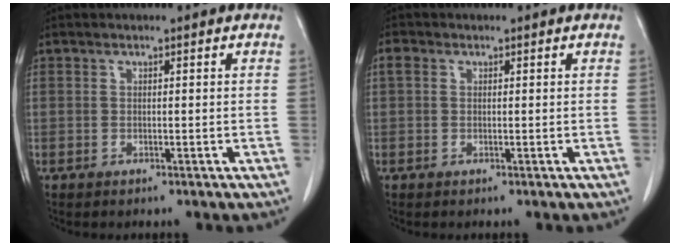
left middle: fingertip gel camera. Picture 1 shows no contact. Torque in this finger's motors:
{"motor_torque": [0.31, -0.44, 0.12, 0.04]}